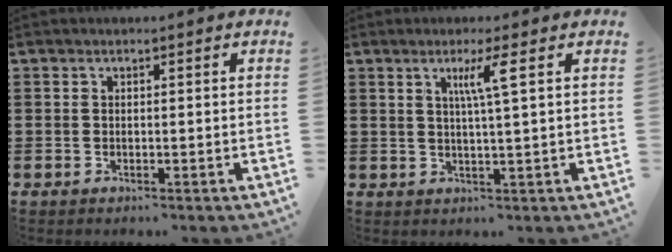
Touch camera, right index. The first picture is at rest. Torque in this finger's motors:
{"motor_torque": [0.76, 0.06, 0.35, 0.10]}